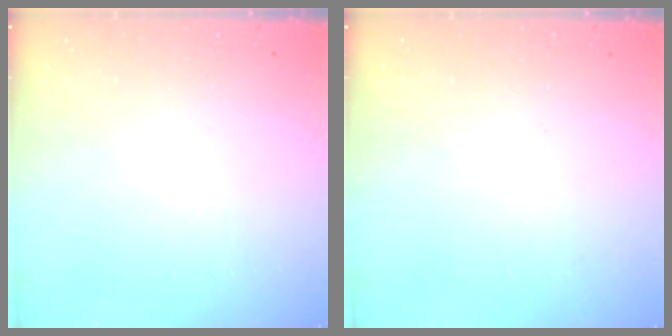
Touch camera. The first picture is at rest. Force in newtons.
{"total": 0.0}